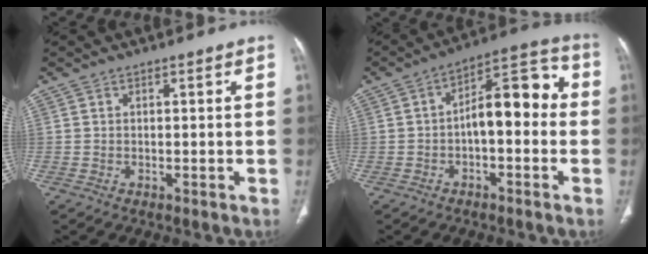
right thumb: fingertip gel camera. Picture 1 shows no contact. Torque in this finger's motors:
{"motor_torque": [1.48, 1.63, 1.13, -0.50, 0.06]}